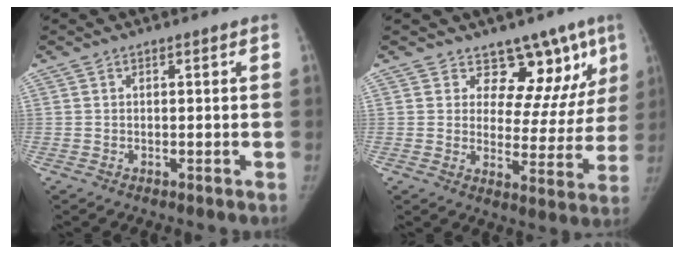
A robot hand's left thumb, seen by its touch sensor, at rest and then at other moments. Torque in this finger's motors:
{"motor_torque": [-0.15, 0.10, 0.12, 0.28, 0.06]}